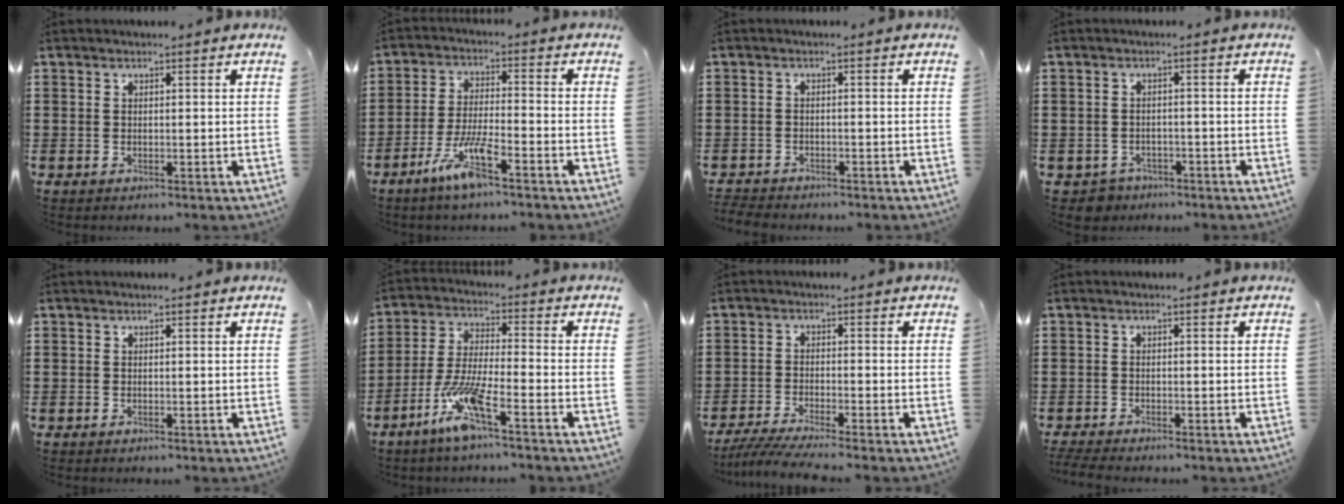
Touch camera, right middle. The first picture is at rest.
{"total": 7.4, "force": [-4.7, 1.0, 5.6], "torque": [-0.123, -0.008, -0.090]}
{"total": 2.0, "force": [-1.9, 0.2, -0.1], "torque": [-0.005, -0.001, -0.043]}
{"total": 2.3, "force": [-2.2, 0.8, -0.2], "torque": [-0.005, 0.001, -0.051]}
{"total": 0.0}
{"total": 8.8, "force": [-5.3, 1.2, 6.9], "torque": [-0.159, -0.014, -0.103]}
{"total": 3.6, "force": [-3.2, -0.2, 1.5], "torque": [-0.041, -0.013, -0.067]}
{"total": 1.5, "force": [-1.4, 0.1, 0.4], "torque": [-0.016, -0.004, -0.031]}